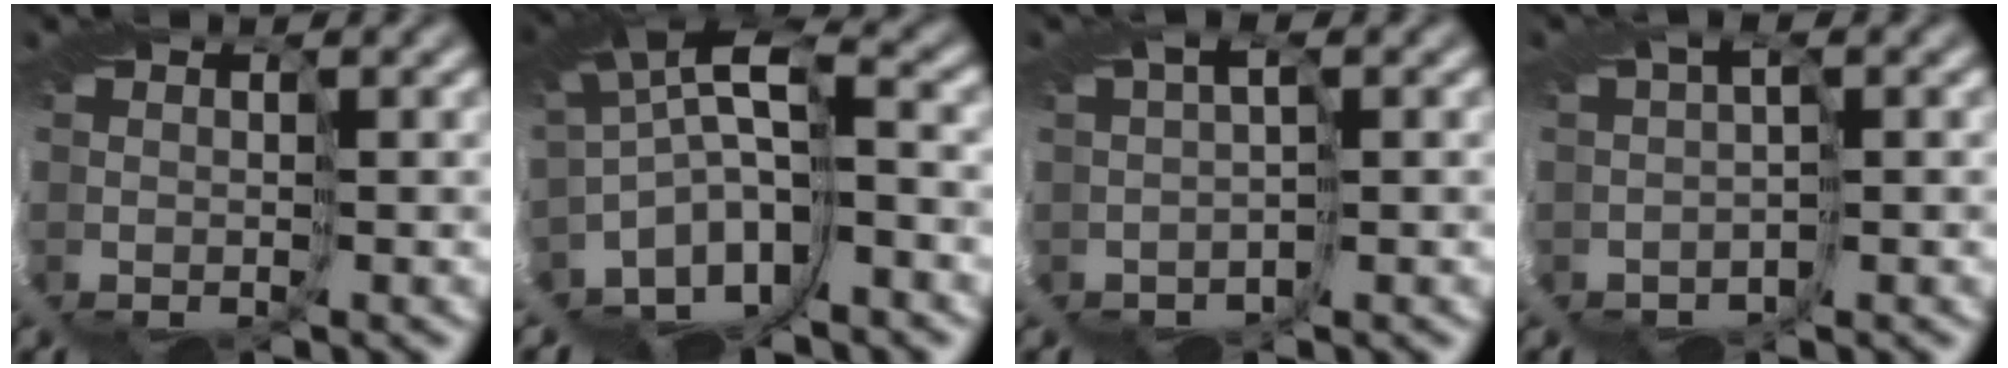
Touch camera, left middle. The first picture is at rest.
{"total": 8.3, "force": [-4.4, 3.4, 6.1], "torque": [-0.120, 0.003, -0.073]}
{"total": 0.9, "force": [-0.8, -0.5, 0.1], "torque": [-0.008, -0.005, -0.017]}
{"total": 1.3, "force": [-1.2, -0.3, 0.1], "torque": [-0.004, -0.007, -0.024]}